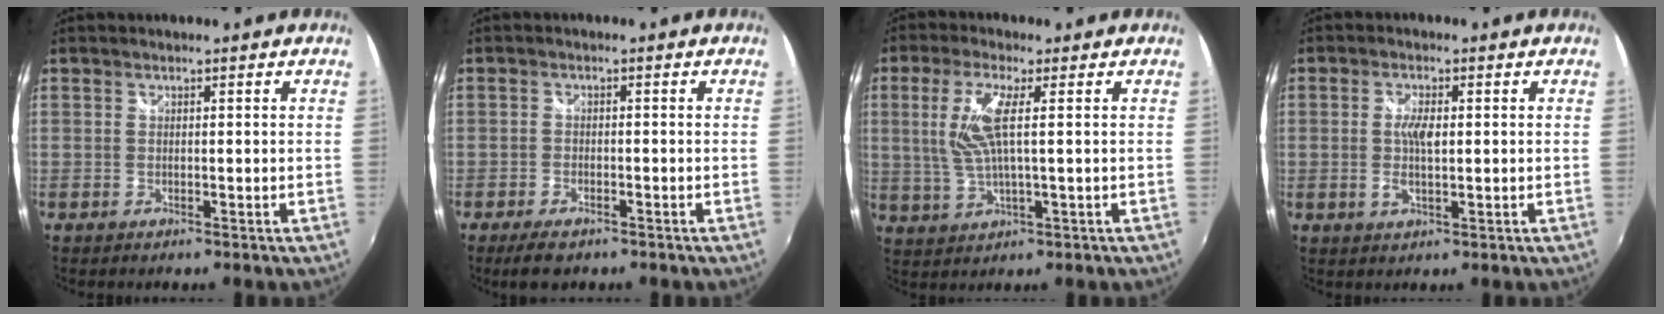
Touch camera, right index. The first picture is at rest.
{"total": 4.5, "force": [-3.3, 1.8, 2.5], "torque": [-0.064, -0.014, -0.056]}
{"total": 7.9, "force": [1.2, 1.4, 7.7], "torque": [-0.163, 0.002, 0.031]}
{"total": 4.0, "force": [0.1, 1.6, 3.7], "torque": [-0.068, -0.003, 0.000]}